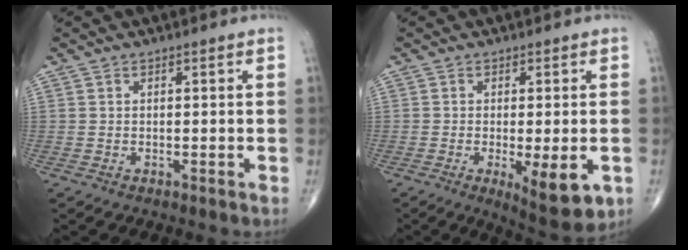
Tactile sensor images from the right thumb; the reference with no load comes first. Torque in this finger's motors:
{"motor_torque": [-0.18, 0.44, 0.16, 0.07, 0.05]}